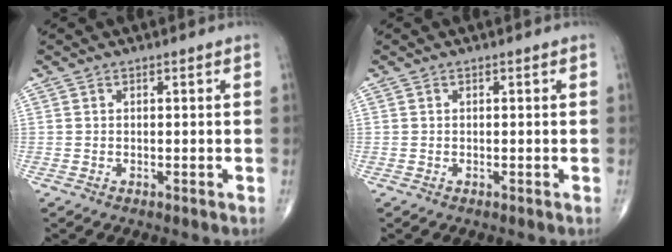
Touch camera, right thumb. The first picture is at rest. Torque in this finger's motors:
{"motor_torque": [0.12, 0.11, -0.06, -0.12, 0.01]}